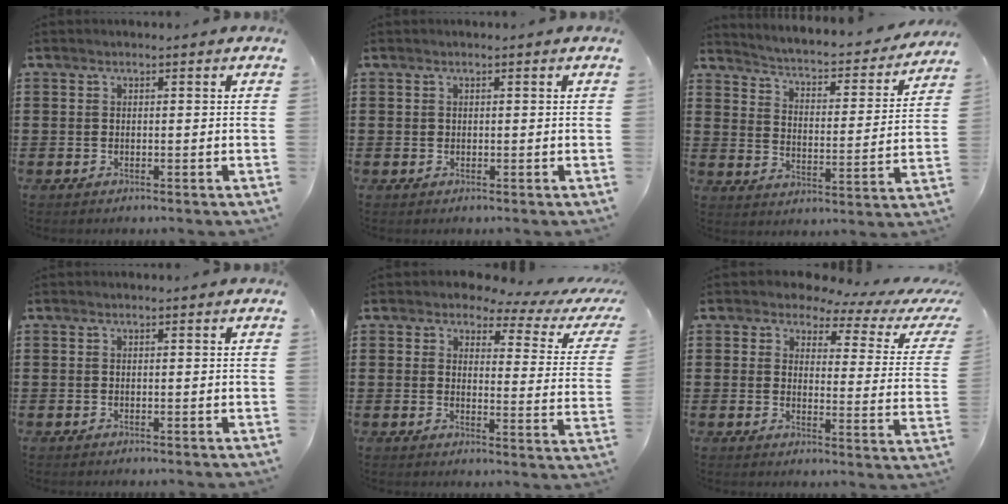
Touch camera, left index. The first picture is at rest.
{"total": 0.7, "force": [0.2, 0.6, 0.3], "torque": [-0.008, 0.004, 0.005]}
{"total": 2.4, "force": [2.2, -0.1, 0.9], "torque": [-0.036, -0.029, 0.025]}
{"total": 0.0}
{"total": 3.3, "force": [2.4, 1.2, 2.0], "torque": [-0.057, -0.010, 0.035]}
{"total": 3.6, "force": [2.6, 1.5, 2.0], "torque": [-0.051, -0.016, 0.038]}